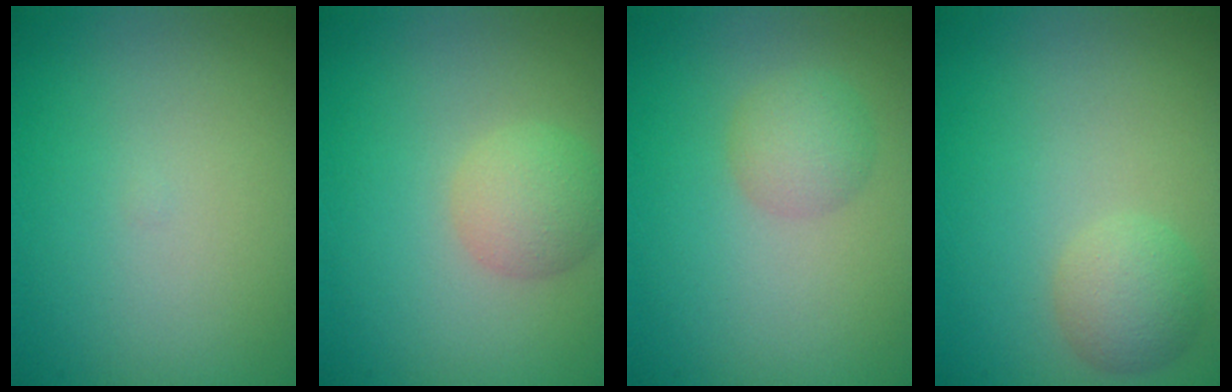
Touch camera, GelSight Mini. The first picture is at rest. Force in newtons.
{"total": 2.8, "press": 2.8, "slide": 0.2}
{"total": 2.1, "press": 2.1, "slide": 0.1}
{"total": 2.2, "press": 2.2, "slide": 0.1}